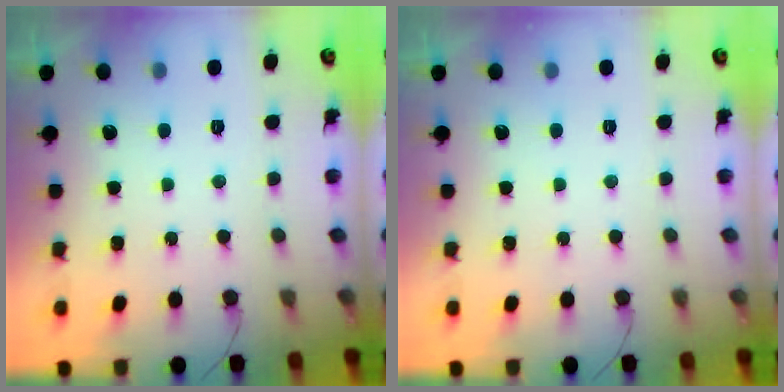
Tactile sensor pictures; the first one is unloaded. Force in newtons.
{"total": 0.0}